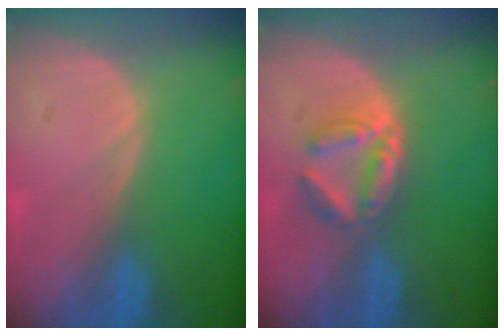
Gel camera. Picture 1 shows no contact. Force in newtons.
{"total": 5.1, "press": 4.9, "slide": 1.3}